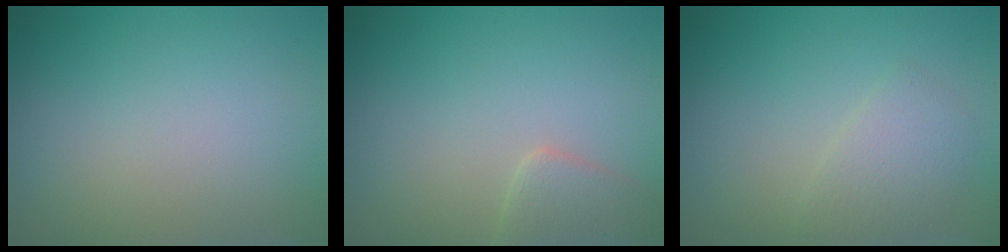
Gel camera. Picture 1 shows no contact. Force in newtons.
{"total": 2.4, "press": 2.4, "slide": 0.1}
{"total": 2.2, "press": 2.2, "slide": 0.0}